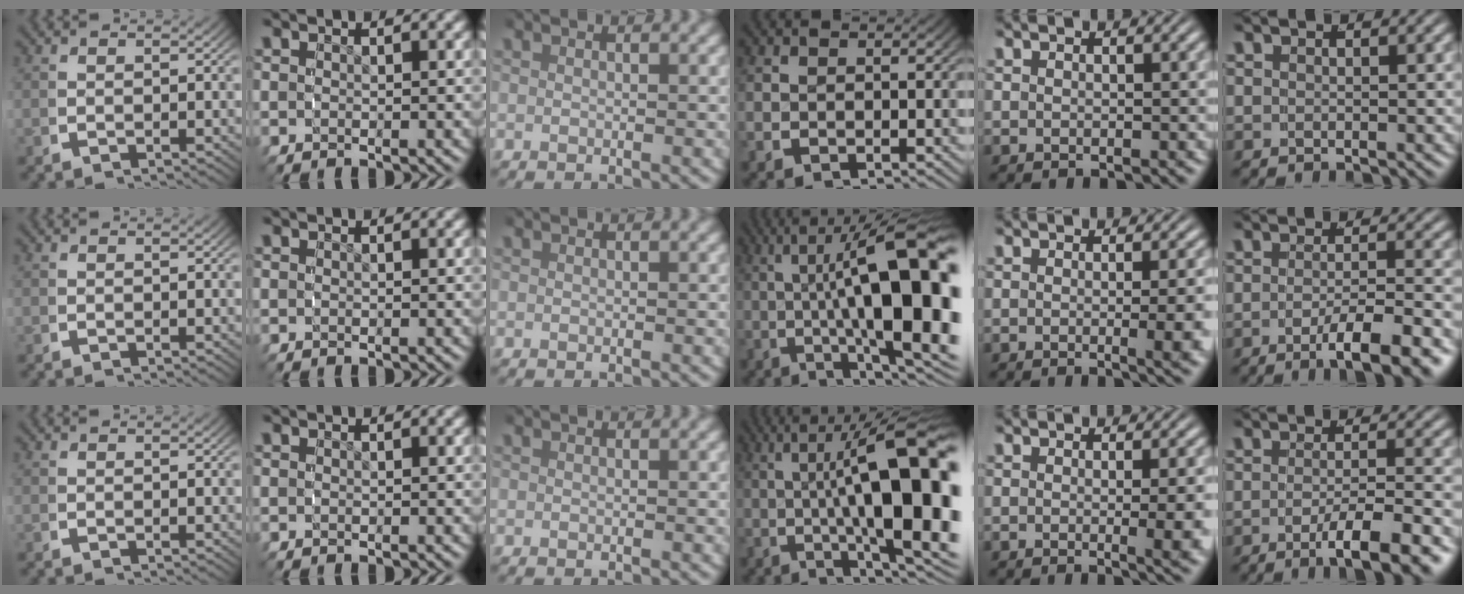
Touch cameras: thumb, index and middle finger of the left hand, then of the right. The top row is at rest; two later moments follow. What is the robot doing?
{"motion": "grasp_and_lifting", "object": "dispenser bottle"}